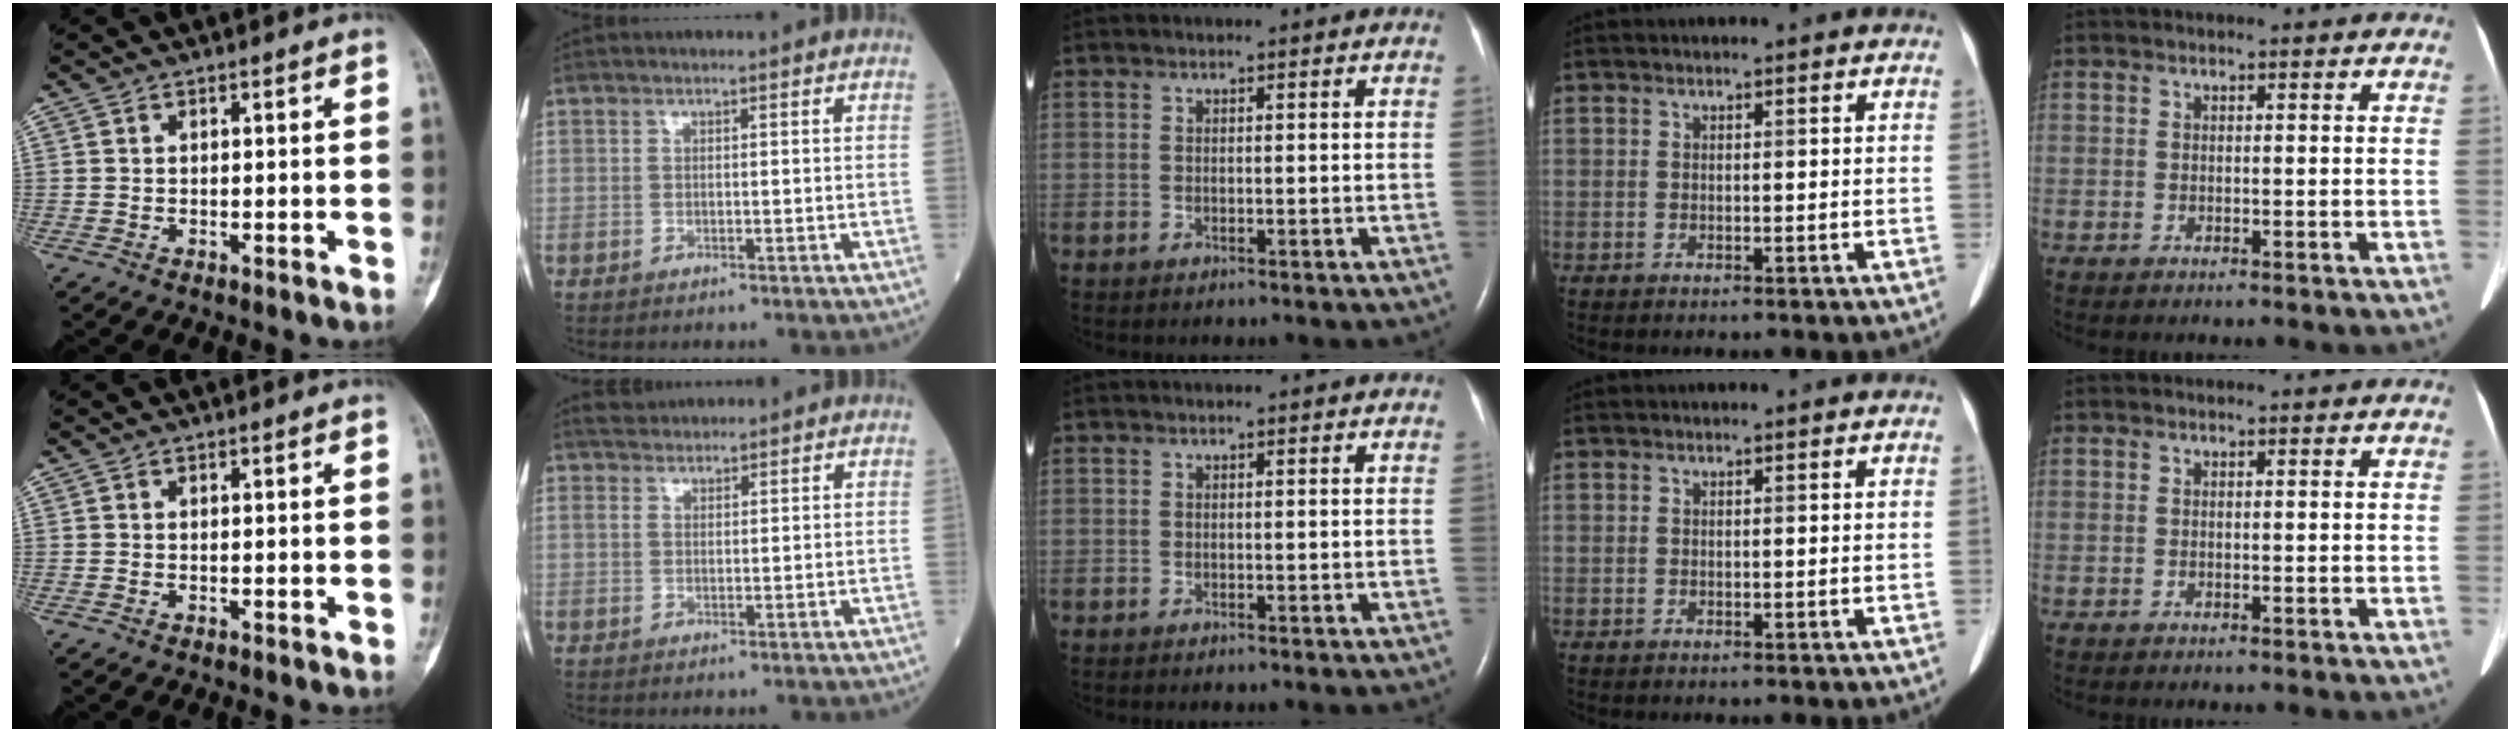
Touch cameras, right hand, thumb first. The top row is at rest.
{"index": {"total": 2.3, "force": [2.2, 0.4, -0.1], "torque": [-0.004, 0.013, 0.045]}}